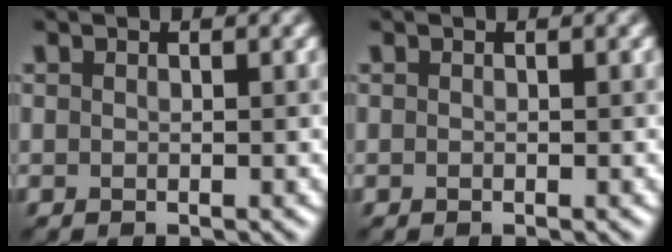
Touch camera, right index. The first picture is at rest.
{"total": 0.0}